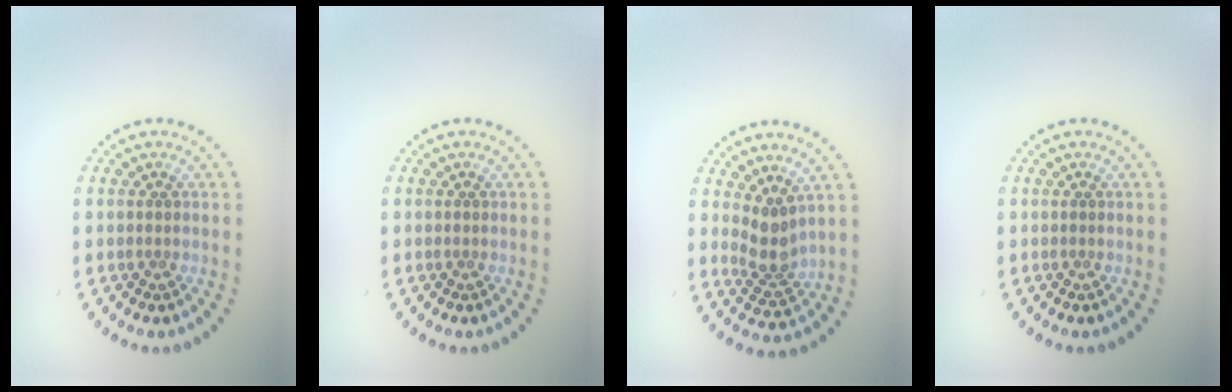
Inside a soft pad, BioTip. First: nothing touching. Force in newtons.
{"total": 0.0}
{"total": 2.7, "press": 2.1, "slide": 1.8}
{"total": 0.0}